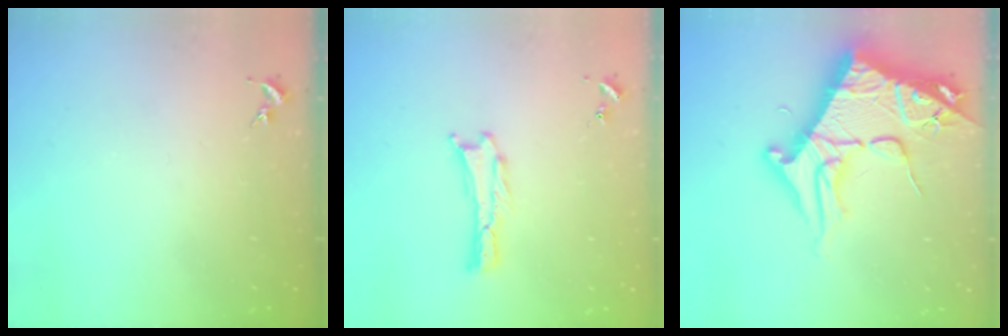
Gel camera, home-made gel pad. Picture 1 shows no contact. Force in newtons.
{"total": 0.0}
{"total": 12.0, "press": 11.9, "slide": 1.4}